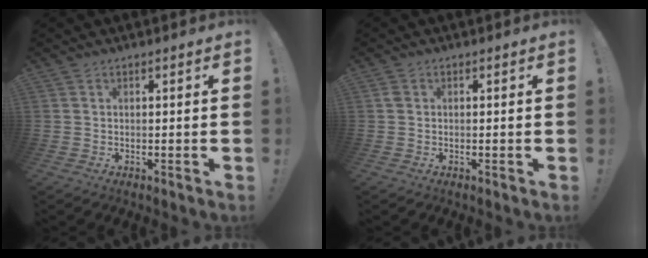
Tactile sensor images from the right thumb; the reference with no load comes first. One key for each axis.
{"total": 1.3, "fx": 0.3, "fy": 1.0, "fz": 0.7, "tx": -0.009, "ty": 0.003, "tz": 0.005}